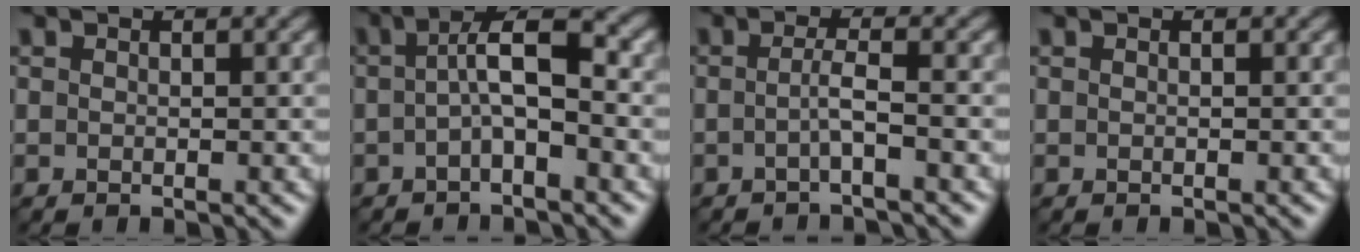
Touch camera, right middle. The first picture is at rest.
{"total": 3.9, "force": [-0.4, 0.9, 3.8], "torque": [-0.066, 0.018, -0.011]}
{"total": 1.8, "force": [-0.7, 0.1, 1.7], "torque": [-0.032, 0.002, -0.019]}
{"total": 0.0}